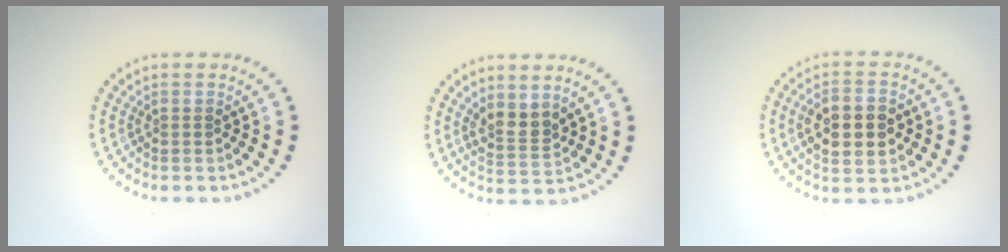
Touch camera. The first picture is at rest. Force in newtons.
{"total": 2.5, "press": 2.2, "slide": 1.2}
{"total": 5.2, "press": 5.2, "slide": 0.2}